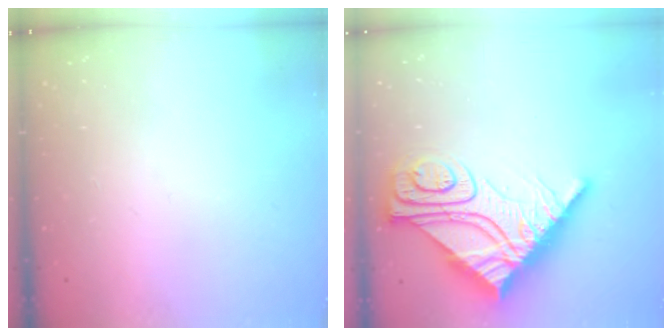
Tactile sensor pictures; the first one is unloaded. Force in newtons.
{"total": 18.5, "press": 18.4, "slide": 2.0}